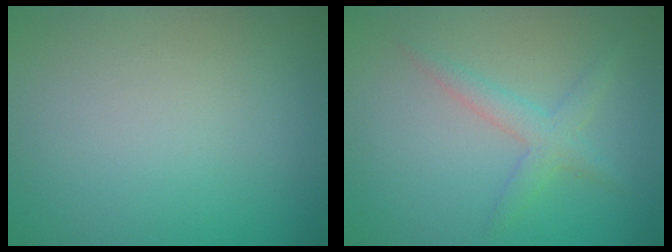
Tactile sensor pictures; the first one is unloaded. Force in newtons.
{"total": 2.2, "press": 2.2, "slide": 0.1}